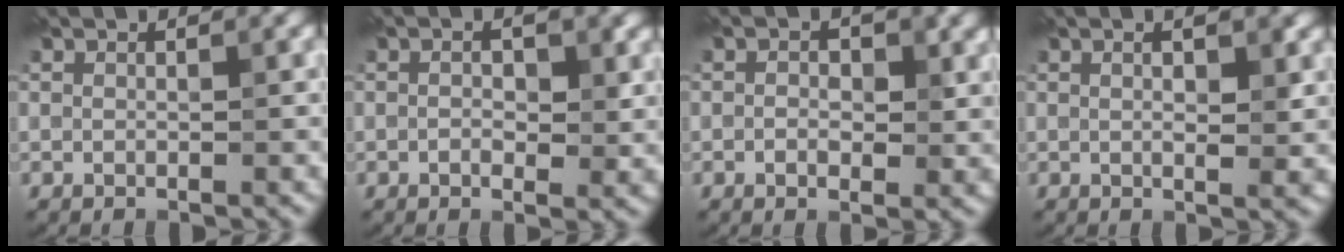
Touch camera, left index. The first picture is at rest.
{"total": 2.7, "force": [0.1, 1.4, 2.3], "torque": [-0.034, -0.004, 0.000]}
{"total": 2.5, "force": [0.1, 1.6, 1.9], "torque": [-0.020, -0.007, 0.001]}
{"total": 3.6, "force": [1.0, 1.1, 3.3], "torque": [-0.036, 0.003, 0.007]}